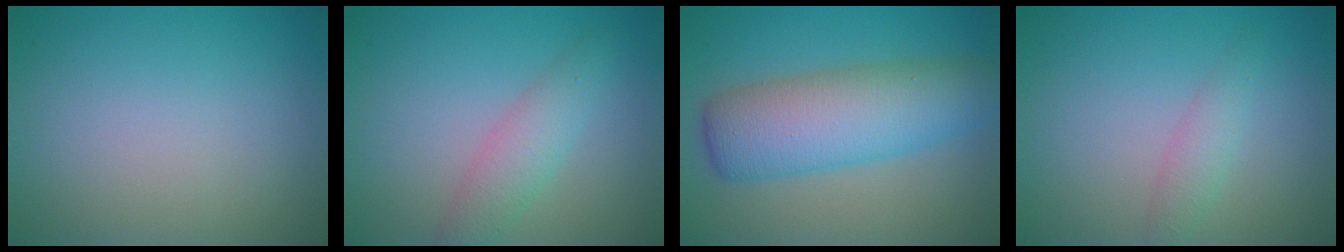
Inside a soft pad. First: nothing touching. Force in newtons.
{"total": 2.8, "press": 2.8, "slide": 0.1}
{"total": 7.8, "press": 7.8, "slide": 0.1}
{"total": 1.7, "press": 1.7, "slide": 0.1}